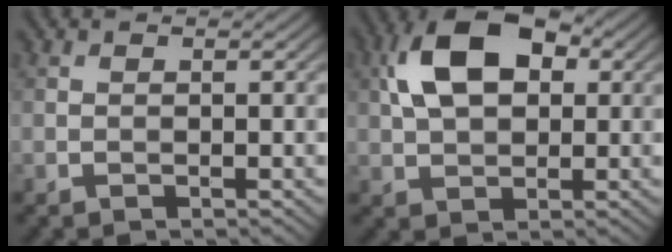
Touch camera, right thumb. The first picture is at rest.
{"total": 10.6, "force": [2.8, 6.4, 8.0], "torque": [-0.166, 0.023, 0.041]}